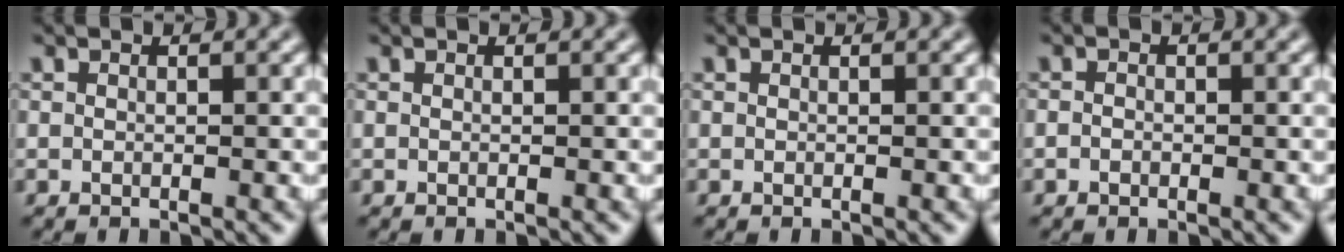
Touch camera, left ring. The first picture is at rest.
{"total": 0.0}
{"total": 0.0}
{"total": 0.6, "force": [-0.3, 0.5, 0.3], "torque": [-0.004, -0.002, -0.007]}